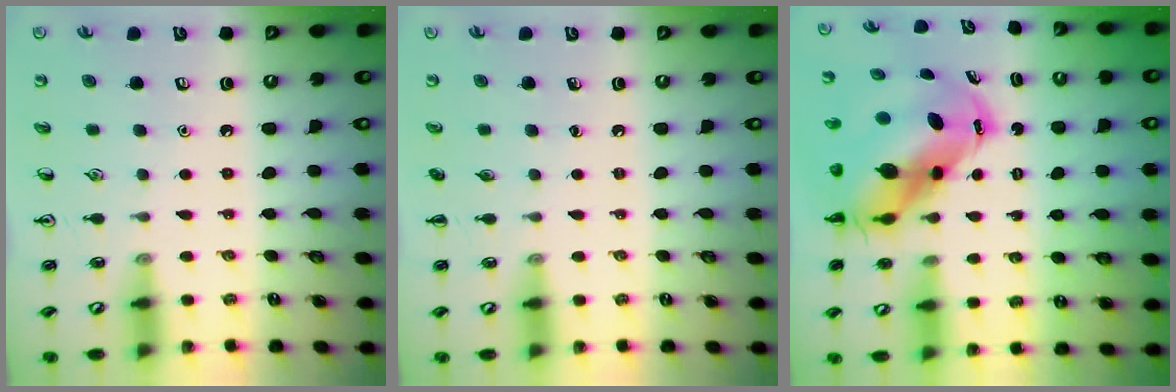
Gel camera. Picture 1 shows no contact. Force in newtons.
{"total": 0.0}
{"total": 10.9, "press": 10.5, "slide": 3.0}